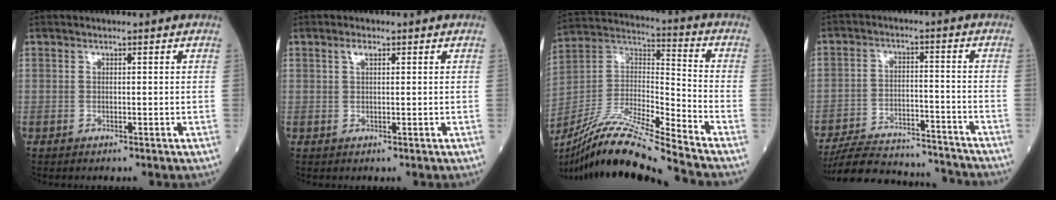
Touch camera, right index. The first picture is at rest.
{"total": 1.4, "force": [0.7, 0.5, 1.1], "torque": [-0.024, 0.006, 0.014]}
{"total": 18.7, "force": [-16.5, -1.3, 8.9], "torque": [-0.188, -0.003, -0.305]}
{"total": 16.5, "force": [-15.7, 2.9, 3.9], "torque": [-0.078, 0.009, -0.232]}